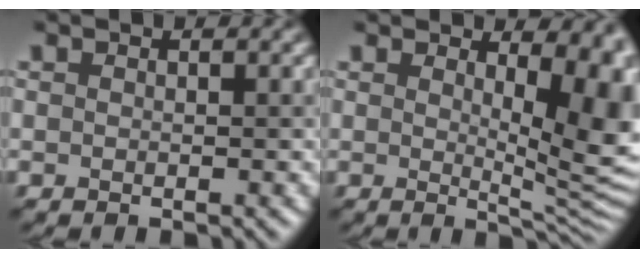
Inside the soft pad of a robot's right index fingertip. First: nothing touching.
{"total": 10.4, "force": [2.2, 4.1, 9.3], "torque": [-0.077, -0.002, 0.032]}